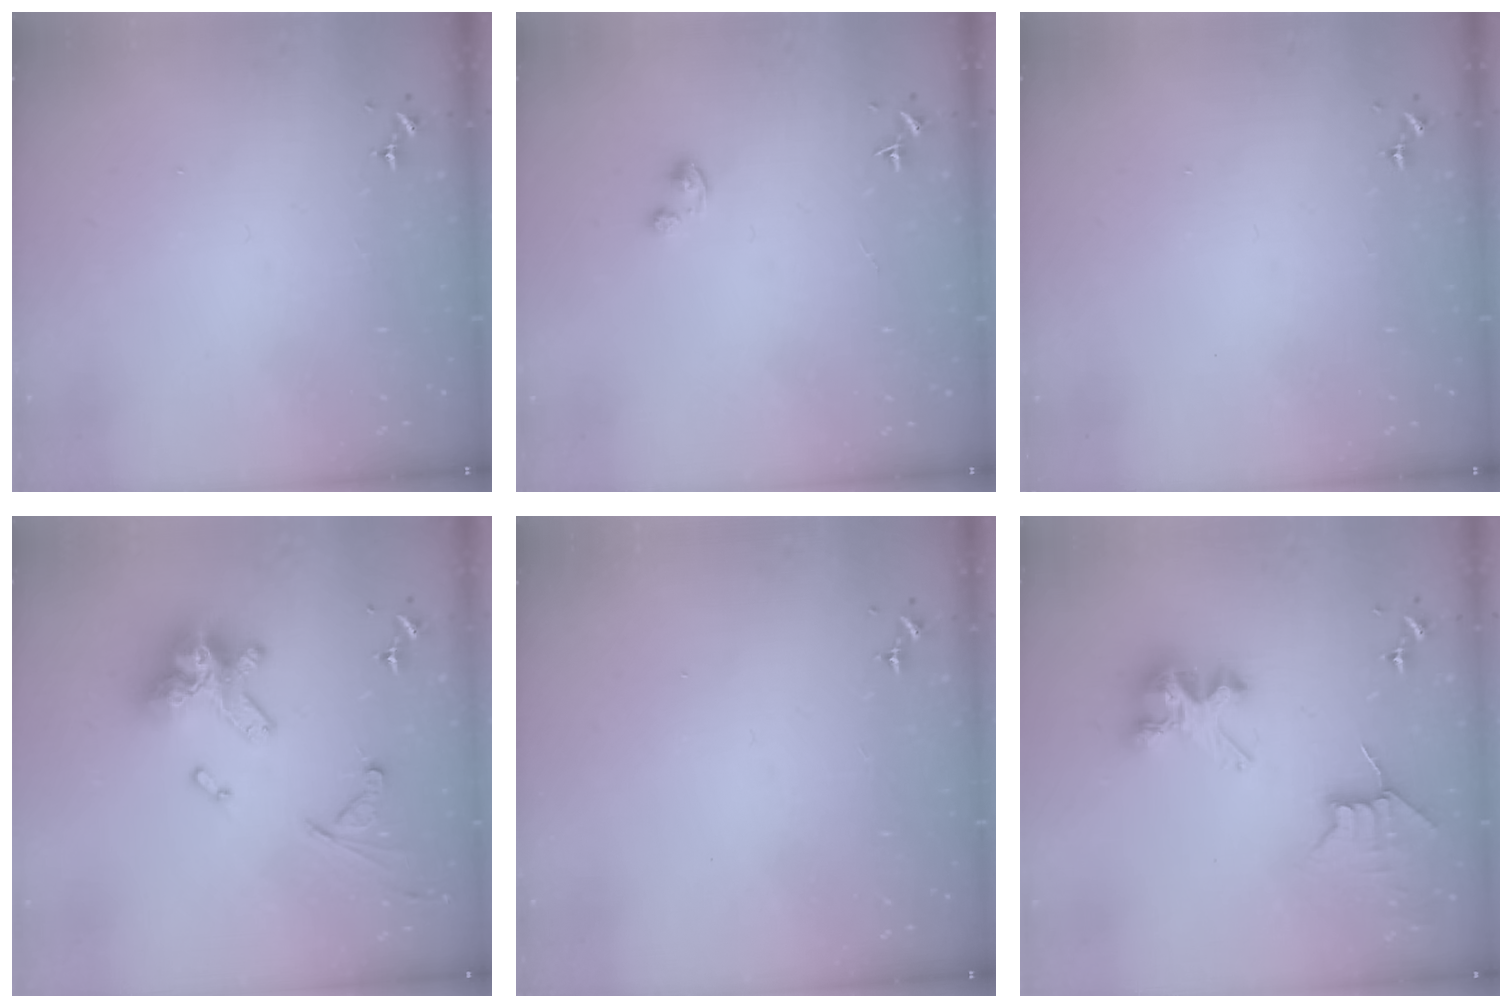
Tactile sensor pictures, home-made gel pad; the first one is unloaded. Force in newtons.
{"total": 2.5, "press": 2.5, "slide": 0.2}
{"total": 0.0}
{"total": 18.7, "press": 18.6, "slide": 1.9}
{"total": 0.0}
{"total": 8.7, "press": 8.6, "slide": 0.6}